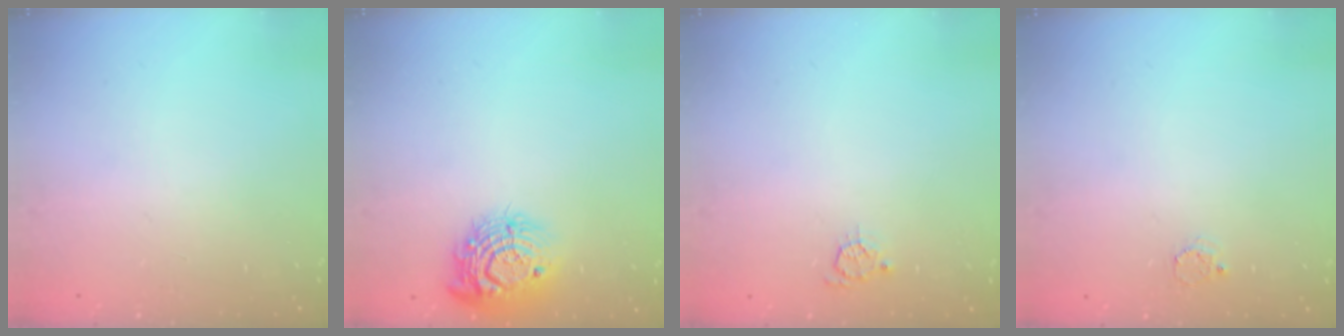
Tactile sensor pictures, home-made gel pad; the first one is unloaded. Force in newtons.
{"total": 14.5, "press": 14.5, "slide": 0.7}
{"total": 3.7, "press": 3.7, "slide": 0.5}
{"total": 2.3, "press": 2.3, "slide": 0.2}